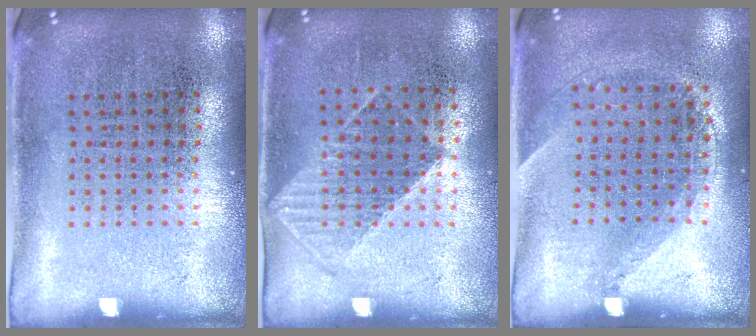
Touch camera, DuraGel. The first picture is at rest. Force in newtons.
{"total": 1.0, "press": 0.9, "slide": 0.5}
{"total": 1.4, "press": 1.0, "slide": 1.0}